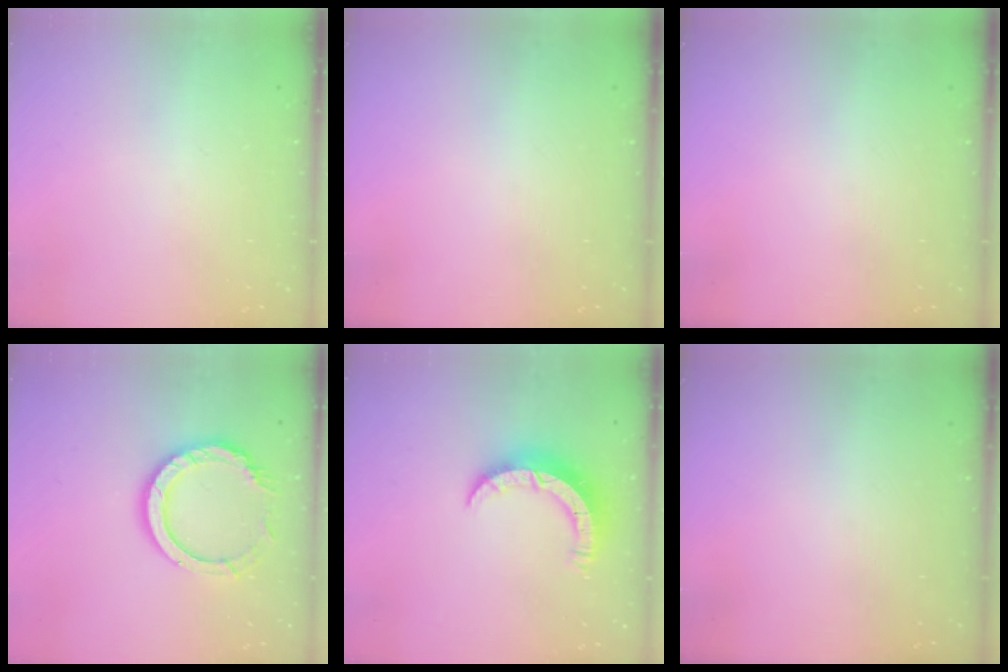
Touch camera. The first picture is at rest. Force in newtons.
{"total": 0.0}
{"total": 0.0}
{"total": 12.3, "press": 12.2, "slide": 1.0}
{"total": 7.7, "press": 7.7, "slide": 0.4}
{"total": 0.0}